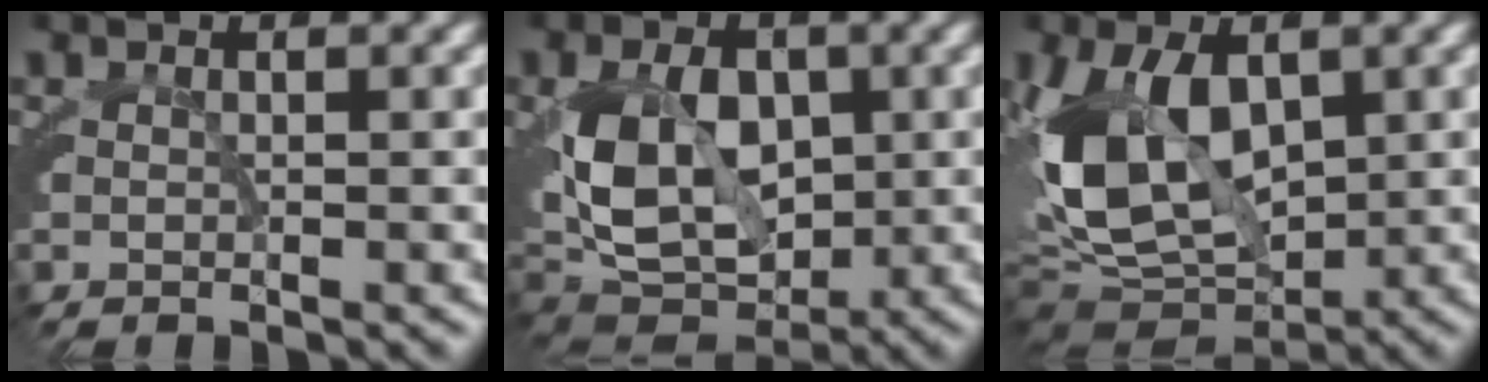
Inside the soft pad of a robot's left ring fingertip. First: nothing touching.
{"total": 11.1, "force": [-0.5, 8.2, 7.4], "torque": [-0.134, -0.028, 0.003]}
{"total": 10.1, "force": [0.0, 7.1, 7.3], "torque": [-0.139, -0.014, 0.003]}